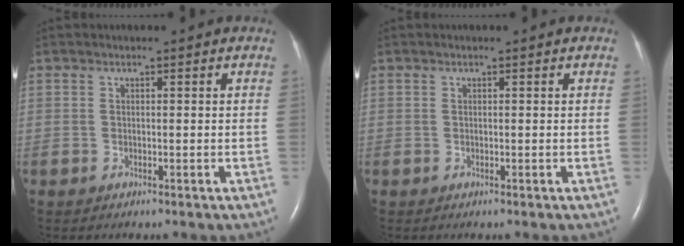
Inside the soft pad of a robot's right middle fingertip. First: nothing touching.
{"total": 0.0}